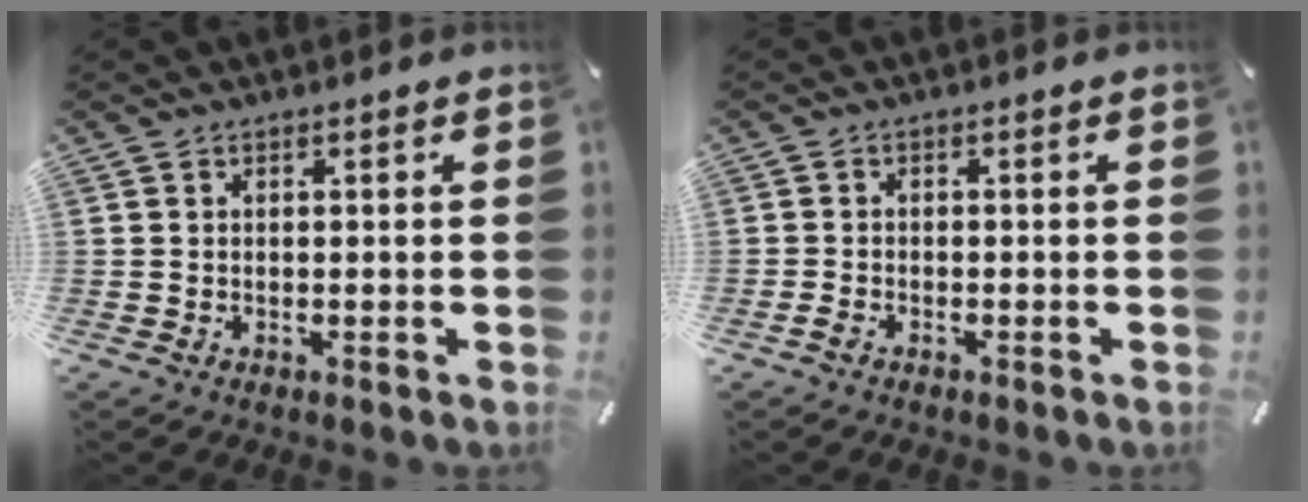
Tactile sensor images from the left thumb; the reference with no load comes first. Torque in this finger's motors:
{"motor_torque": [-0.06, -0.01, 0.09, 0.05, 0.02]}